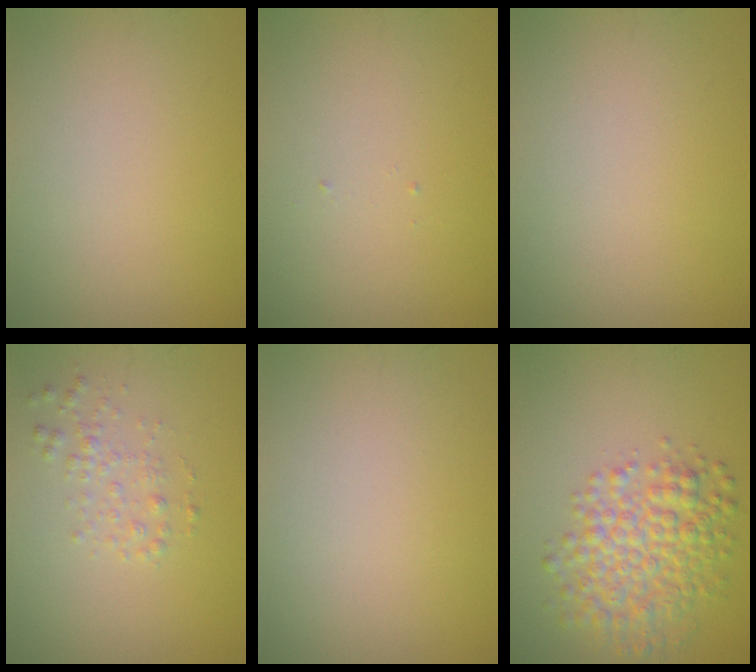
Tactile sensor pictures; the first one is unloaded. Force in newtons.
{"total": 0.0}
{"total": 0.0}
{"total": 1.6, "press": 1.6, "slide": 0.0}
{"total": 0.0}
{"total": 5.8, "press": 5.8, "slide": 0.1}